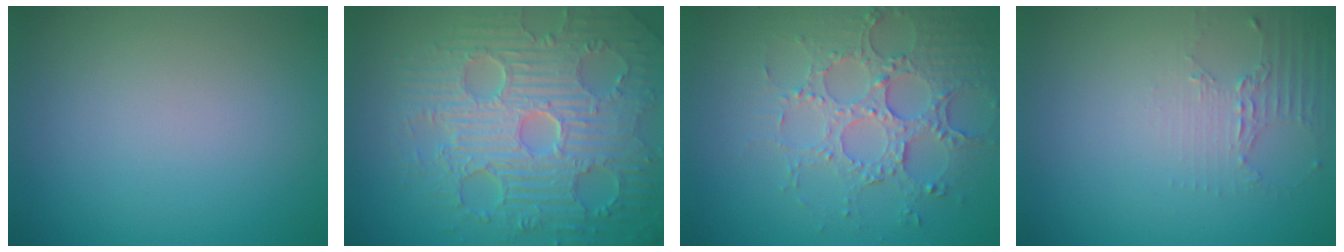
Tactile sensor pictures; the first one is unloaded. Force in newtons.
{"total": 9.8, "press": 6.8, "slide": 7.1}
{"total": 4.4, "press": 4.3, "slide": 0.9}
{"total": 2.1, "press": 1.5, "slide": 1.5}